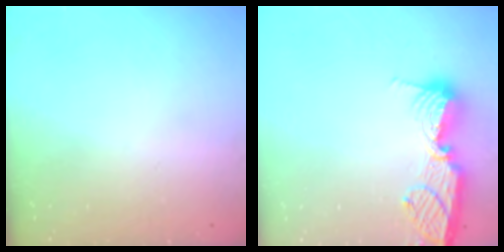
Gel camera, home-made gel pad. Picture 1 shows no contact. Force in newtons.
{"total": 12.7, "press": 12.6, "slide": 1.2}